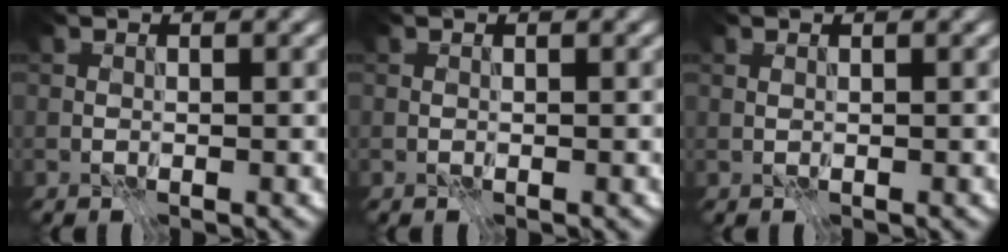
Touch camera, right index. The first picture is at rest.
{"total": 0.0}
{"total": 0.0}